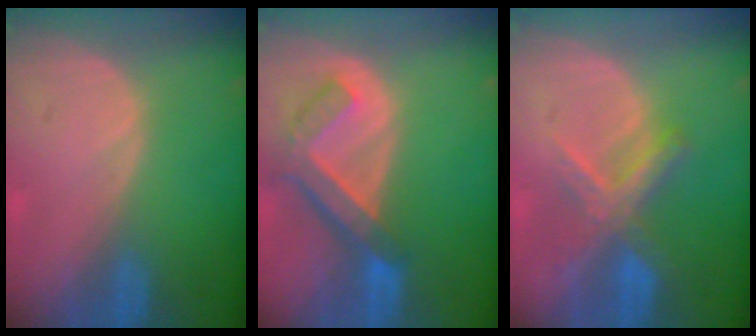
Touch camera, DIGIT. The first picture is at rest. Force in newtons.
{"total": 7.4, "press": 6.4, "slide": 3.6}
{"total": 6.7, "press": 6.1, "slide": 2.9}